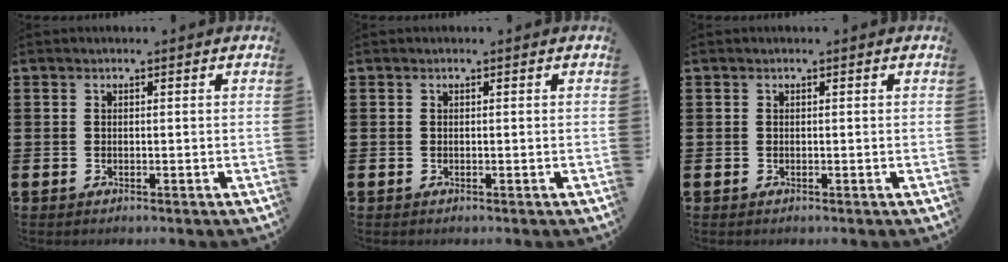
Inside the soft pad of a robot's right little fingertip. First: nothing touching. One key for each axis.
{"total": 0.0}
{"total": 0.0}